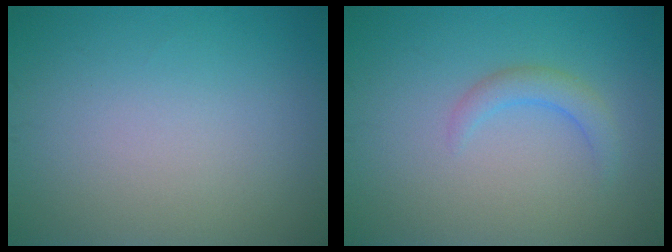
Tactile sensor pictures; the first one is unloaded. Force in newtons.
{"total": 1.9, "press": 1.9, "slide": 0.3}